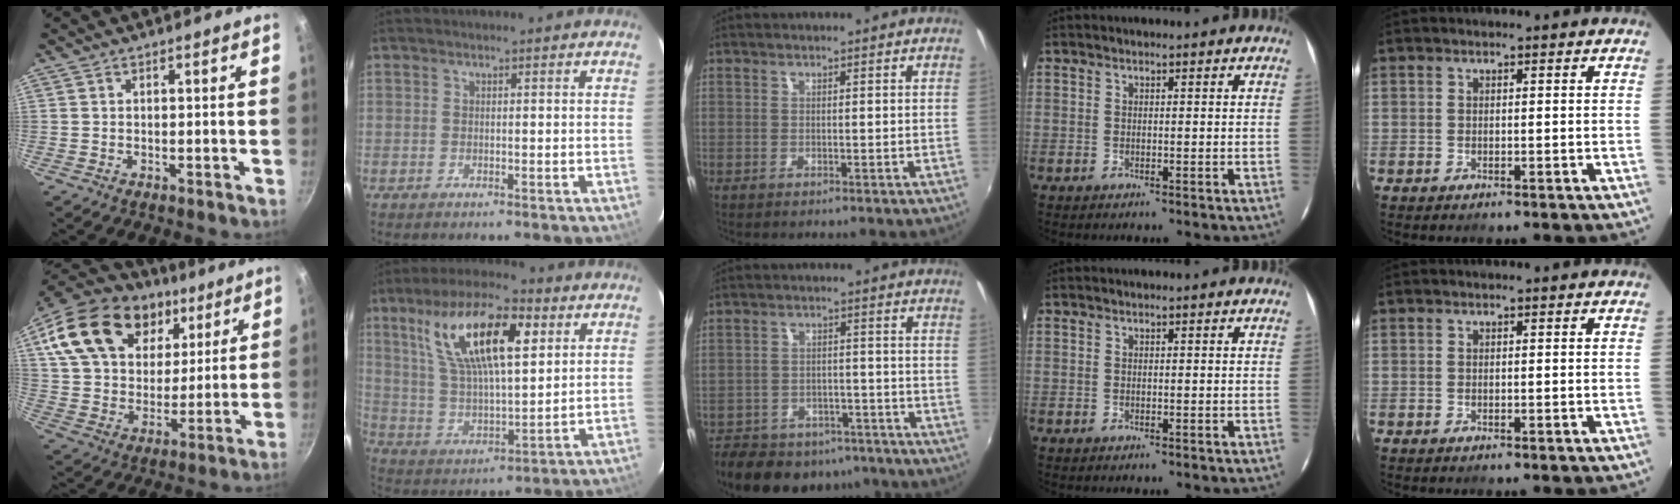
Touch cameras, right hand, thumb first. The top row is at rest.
{"thumb": {"total": 26.2, "force": [12.0, 17.7, 15.2], "torque": [-0.261, -0.008, 0.213]}, "index": {"total": 18.4, "force": [7.8, 6.6, 15.3], "torque": [-0.279, 0.022, 0.150]}, "middle": {"total": 19.0, "force": [-14.4, 9.8, 7.6], "torque": [-0.178, 0.004, -0.190]}}